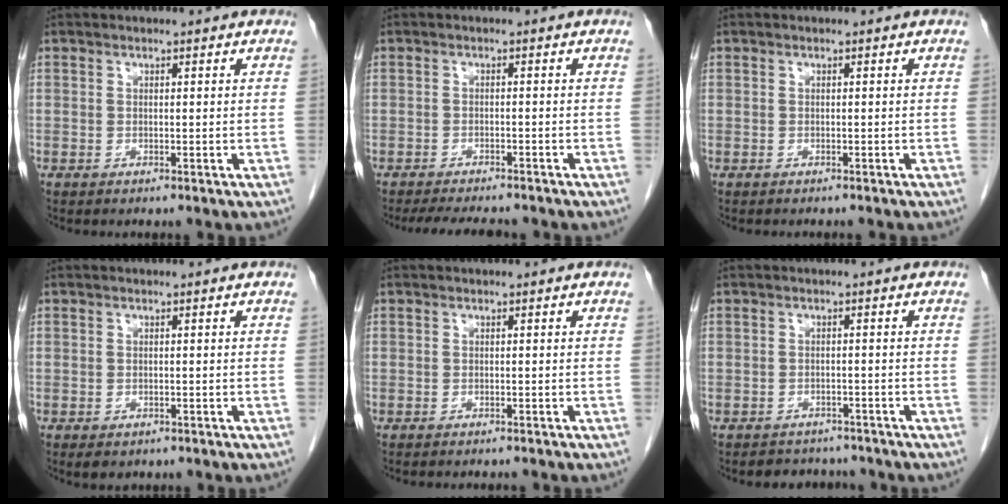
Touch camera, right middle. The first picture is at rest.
{"total": 7.5, "force": [-6.8, 1.3, 3.0], "torque": [-0.042, -0.011, -0.097]}
{"total": 2.3, "force": [-2.1, 0.2, 0.9], "torque": [-0.011, -0.001, -0.024]}
{"total": 2.0, "force": [-1.4, 1.1, 0.9], "torque": [-0.010, -0.002, -0.012]}
{"total": 3.3, "force": [-3.1, 0.5, 1.2], "torque": [-0.014, -0.003, -0.037]}
{"total": 4.4, "force": [-4.0, 1.8, 0.1], "torque": [0.001, 0.006, -0.052]}